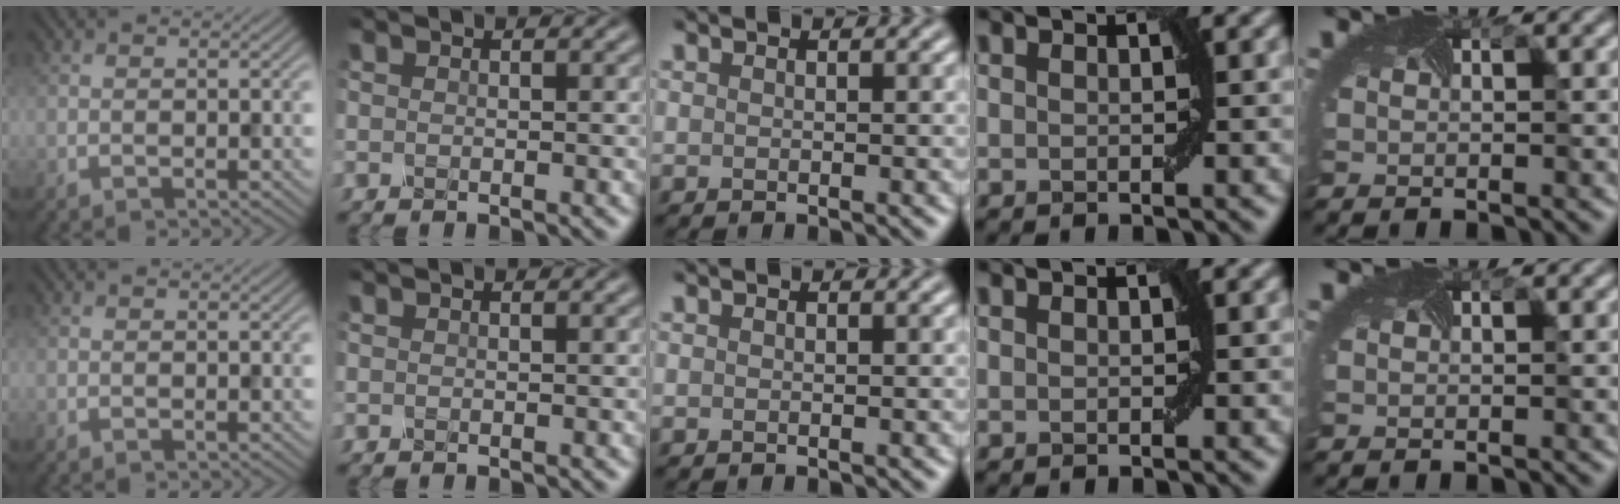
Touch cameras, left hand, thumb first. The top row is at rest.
{}